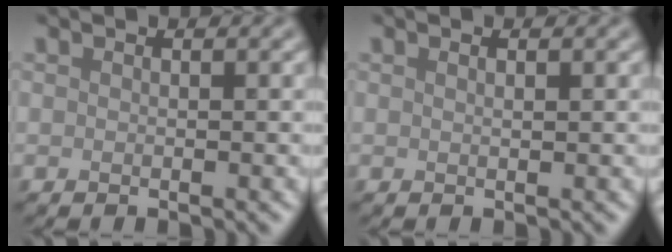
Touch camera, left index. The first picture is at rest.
{"total": 0.6, "force": [0.3, 0.1, 0.5], "torque": [-0.007, 0.002, 0.003]}